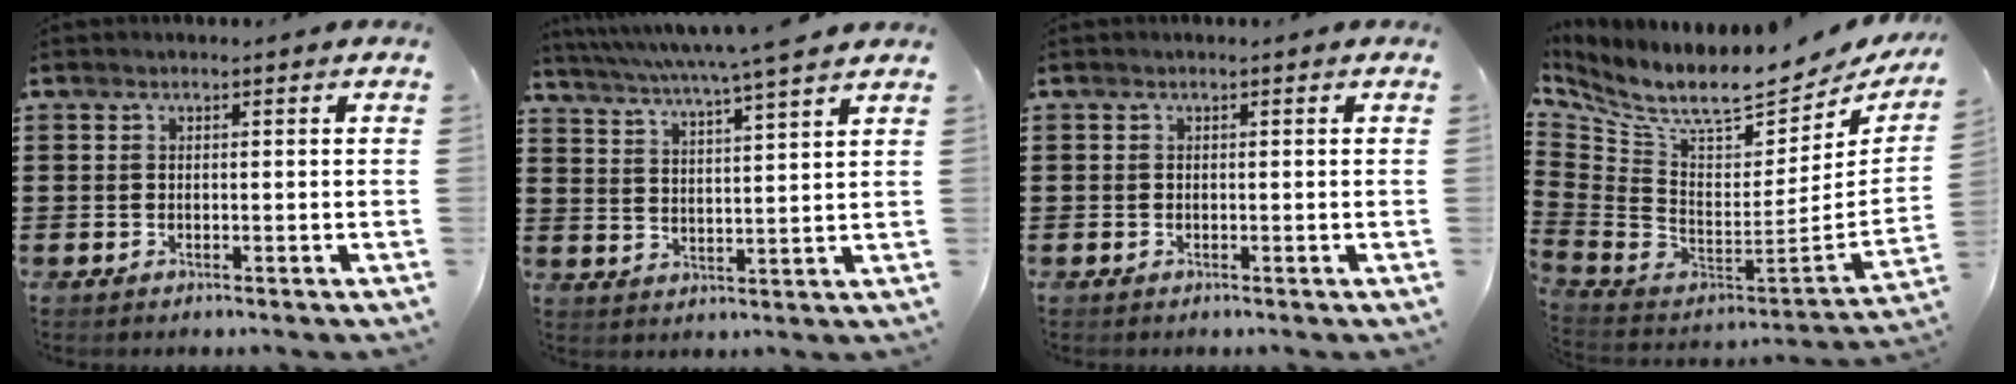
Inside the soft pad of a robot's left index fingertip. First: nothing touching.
{"total": 4.9, "force": [4.2, -1.1, 2.2], "torque": [-0.061, -0.034, 0.066]}
{"total": 0.0}
{"total": 9.0, "force": [7.1, 1.2, 5.4], "torque": [-0.133, -0.071, 0.119]}